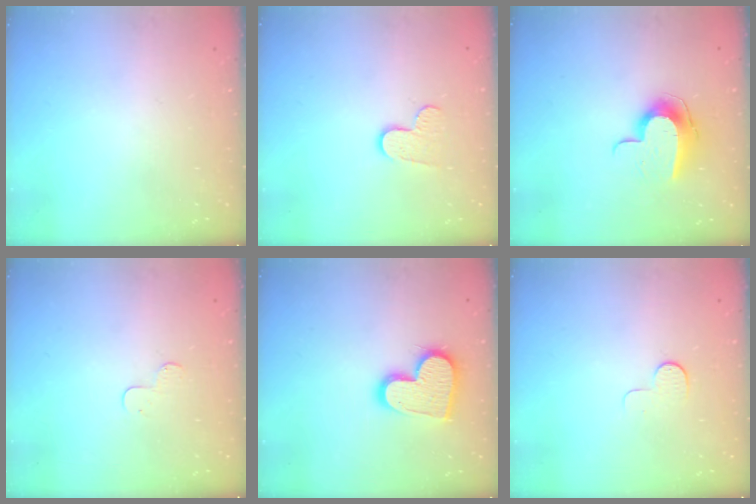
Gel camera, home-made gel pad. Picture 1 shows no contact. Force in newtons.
{"total": 6.5, "press": 6.5, "slide": 0.4}
{"total": 10.1, "press": 10.0, "slide": 0.5}
{"total": 3.8, "press": 3.7, "slide": 0.4}
{"total": 16.2, "press": 16.2, "slide": 1.3}
{"total": 5.4, "press": 5.4, "slide": 0.5}